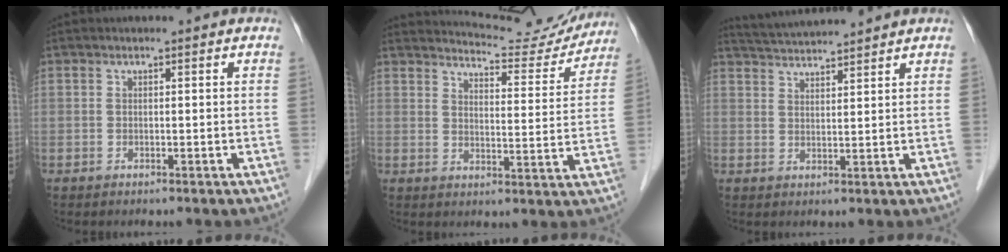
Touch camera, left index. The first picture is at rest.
{"total": 13.0, "force": [12.8, 1.5, 1.7], "torque": [-0.021, -0.023, 0.155]}
{"total": 7.1, "force": [6.9, -0.7, 1.8], "torque": [-0.042, 0.026, 0.116]}